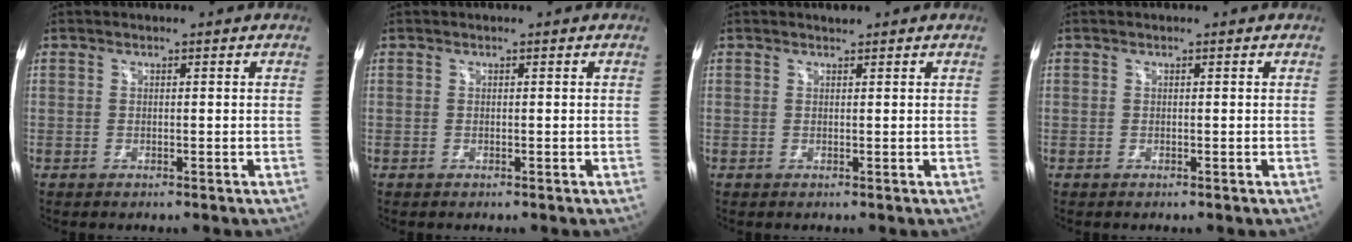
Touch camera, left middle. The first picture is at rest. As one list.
[{"total": 0.0}, {"total": 0.5, "force": [0.5, 0.1, 0.1], "torque": [-0.011, 0.000, 0.010]}, {"total": 0.0}]